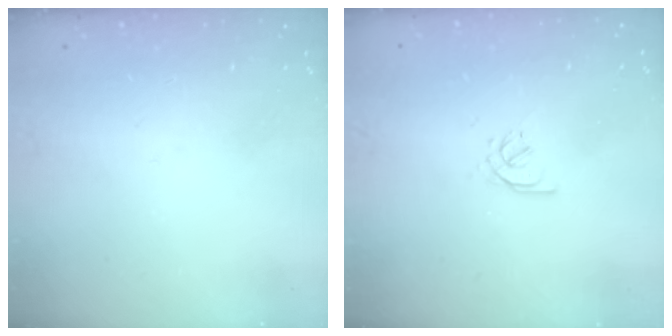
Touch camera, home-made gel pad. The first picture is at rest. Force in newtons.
{"total": 2.4, "press": 2.4, "slide": 0.6}